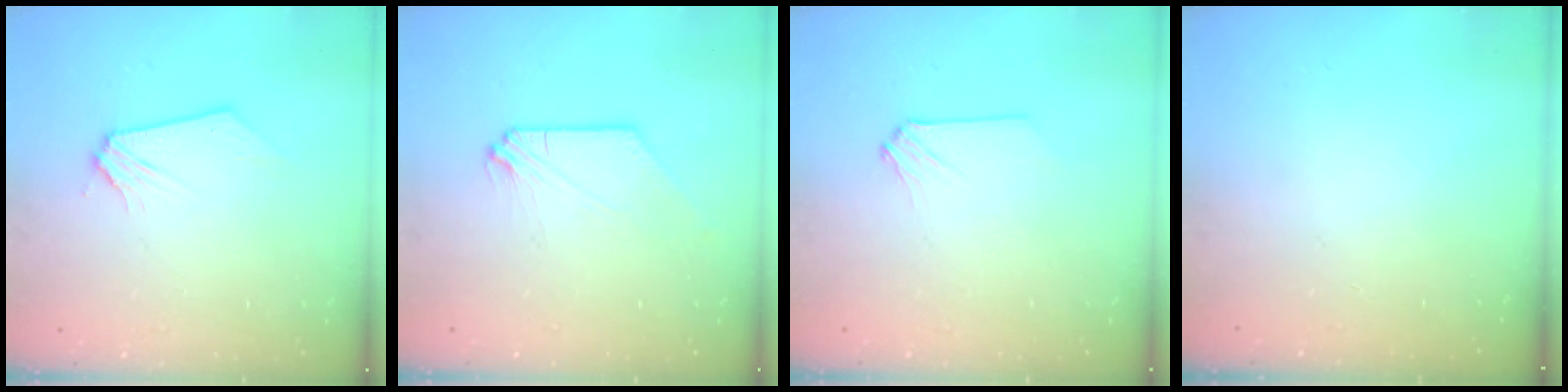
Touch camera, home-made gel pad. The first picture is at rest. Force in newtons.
{"total": 0.0}
{"total": 0.0}
{"total": 0.0}